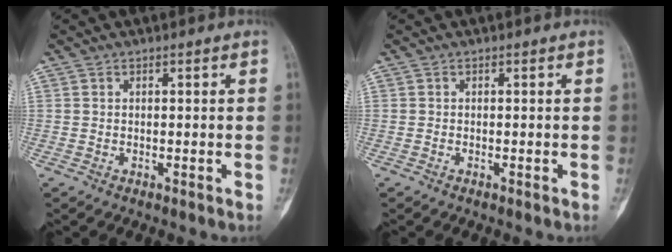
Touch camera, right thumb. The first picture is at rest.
{"total": 0.0}